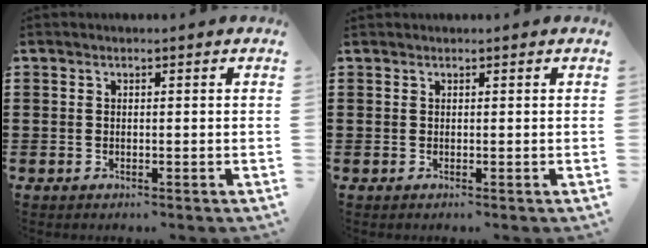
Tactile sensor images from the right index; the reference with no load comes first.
{"total": 0.0}